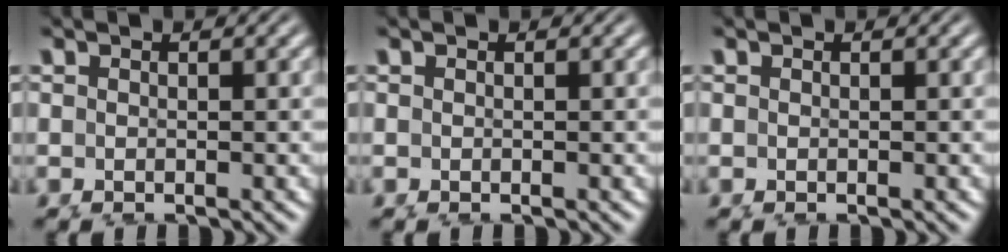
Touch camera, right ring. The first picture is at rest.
{"total": 0.0}
{"total": 0.0}